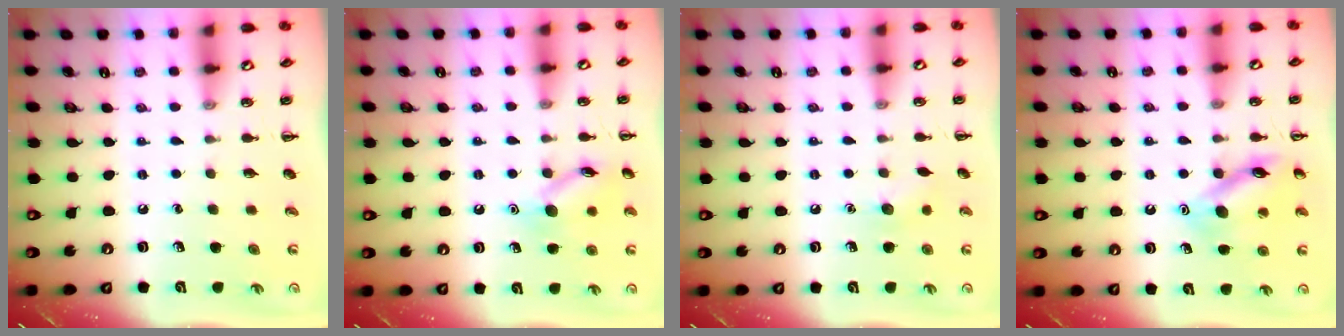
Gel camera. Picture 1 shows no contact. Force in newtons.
{"total": 11.4, "press": 11.4, "slide": 0.6}
{"total": 5.8, "press": 5.6, "slide": 1.4}
{"total": 13.2, "press": 13.2, "slide": 1.3}